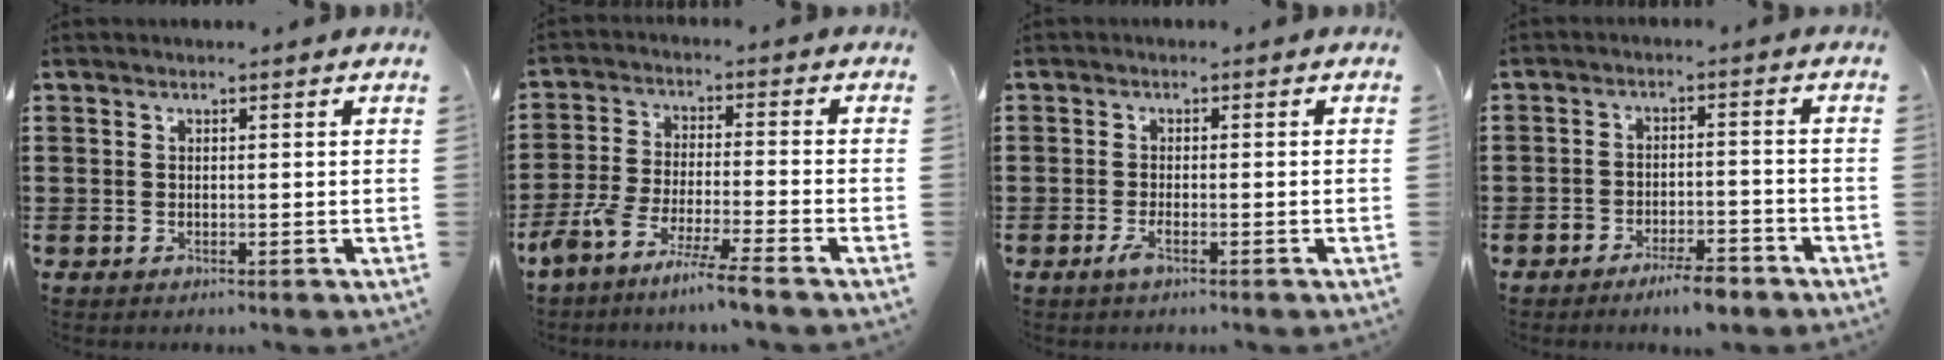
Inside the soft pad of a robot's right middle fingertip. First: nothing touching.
{"total": 7.0, "force": [-6.1, -0.7, 3.4], "torque": [-0.078, -0.020, -0.120]}
{"total": 1.8, "force": [-0.9, 0.3, 1.5], "torque": [-0.035, -0.004, -0.019]}
{"total": 4.2, "force": [-3.7, 0.8, 1.8], "torque": [-0.034, 0.007, -0.073]}